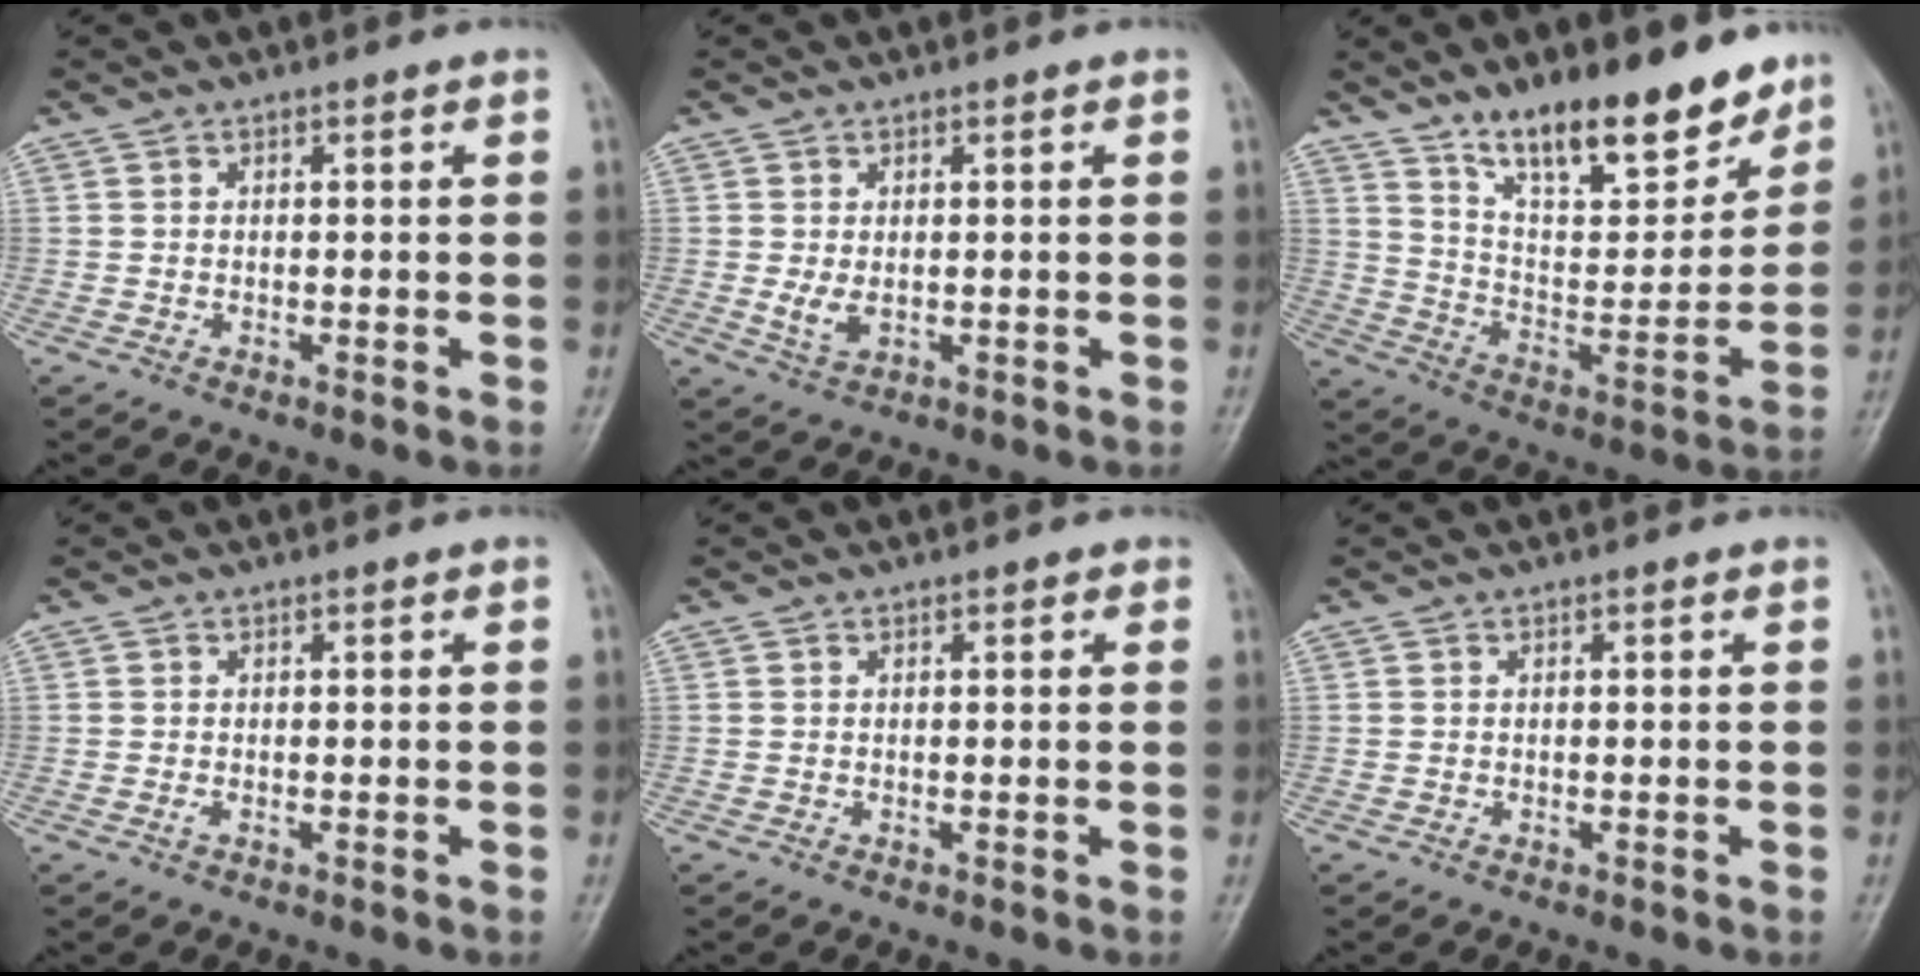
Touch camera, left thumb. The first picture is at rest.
{"total": 2.9, "force": [-0.1, 1.7, 2.3], "torque": [-0.044, -0.006, 0.006]}
{"total": 19.2, "force": [13.8, 6.9, 11.4], "torque": [-0.130, -0.087, 0.233]}
{"total": 0.6, "force": [-0.2, 0.2, 0.6], "torque": [-0.009, 0.003, -0.001]}
{"total": 0.8, "force": [0.5, 0.5, 0.5], "torque": [0.000, -0.001, 0.001]}
{"total": 0.0}